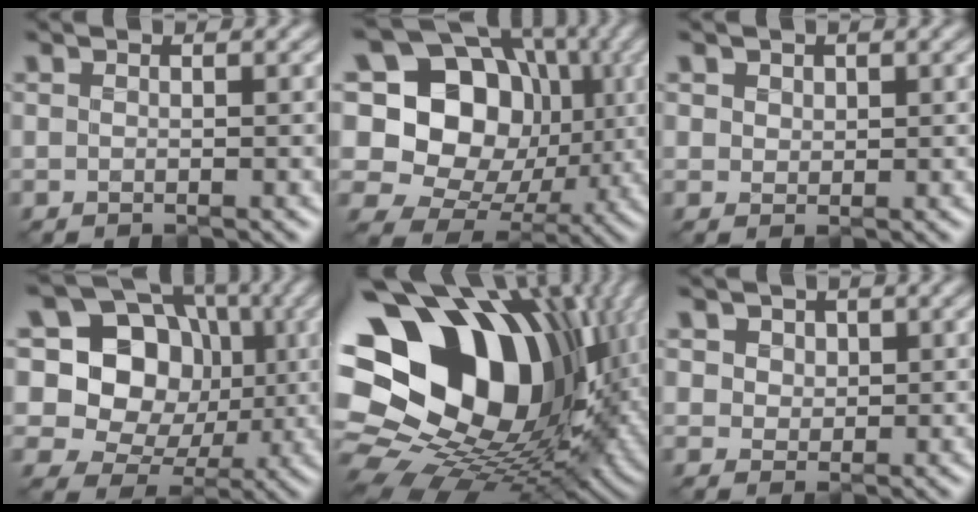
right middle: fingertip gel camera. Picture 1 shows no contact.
{"total": 17.3, "force": [3.3, 14.0, 9.7], "torque": [-0.194, 0.046, 0.060]}
{"total": 2.0, "force": [1.0, 1.5, 0.8], "torque": [-0.026, -0.002, 0.019]}
{"total": 14.0, "force": [2.1, 11.6, 7.6], "torque": [-0.155, 0.044, 0.018]}
{"total": 21.0, "force": [3.3, 14.8, 14.4], "torque": [-0.275, -0.014, 0.077]}
{"total": 3.6, "force": [1.7, 2.8, 1.5], "torque": [-0.043, -0.002, 0.027]}